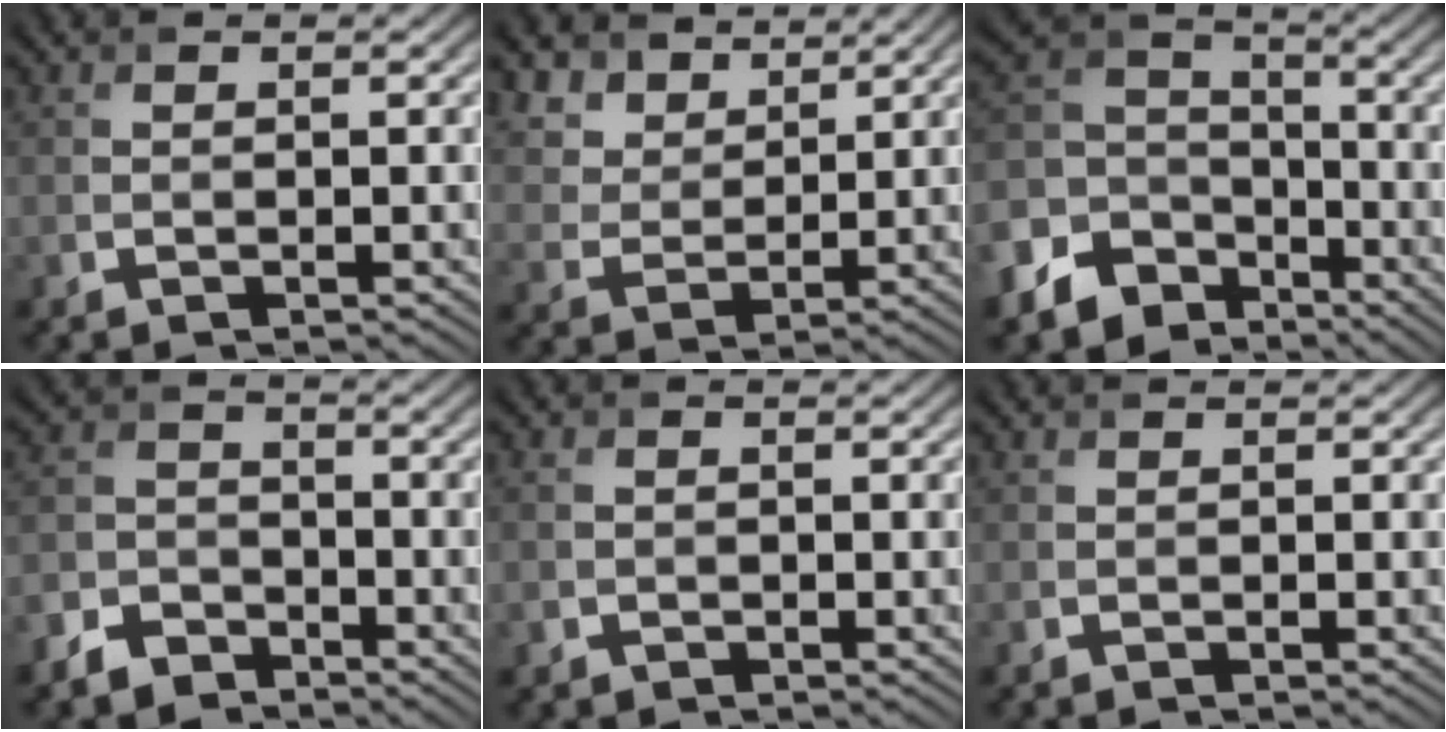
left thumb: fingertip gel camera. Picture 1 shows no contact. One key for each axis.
{"total": 7.5, "fx": 5.3, "fy": 4.4, "fz": 3.1, "tx": -0.095, "ty": -0.009, "tz": 0.116}
{"total": 11.8, "fx": -6.3, "fy": 8.9, "fz": 4.5, "tx": -0.165, "ty": -0.028, "tz": -0.123}
{"total": 5.8, "fx": -4.1, "fy": 3.6, "fz": 1.9, "tx": -0.045, "ty": 0.000, "tz": -0.096}
{"total": 1.3, "fx": -0.5, "fy": 1.2, "fz": 0.2, "tx": 0.000, "ty": -0.005, "tz": -0.011}
{"total": 0.0}